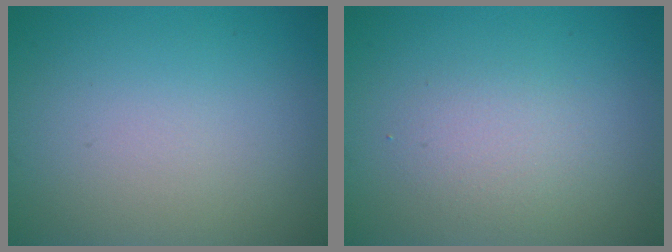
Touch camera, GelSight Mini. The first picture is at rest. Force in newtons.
{"total": 1.8, "press": 1.8, "slide": 0.0}